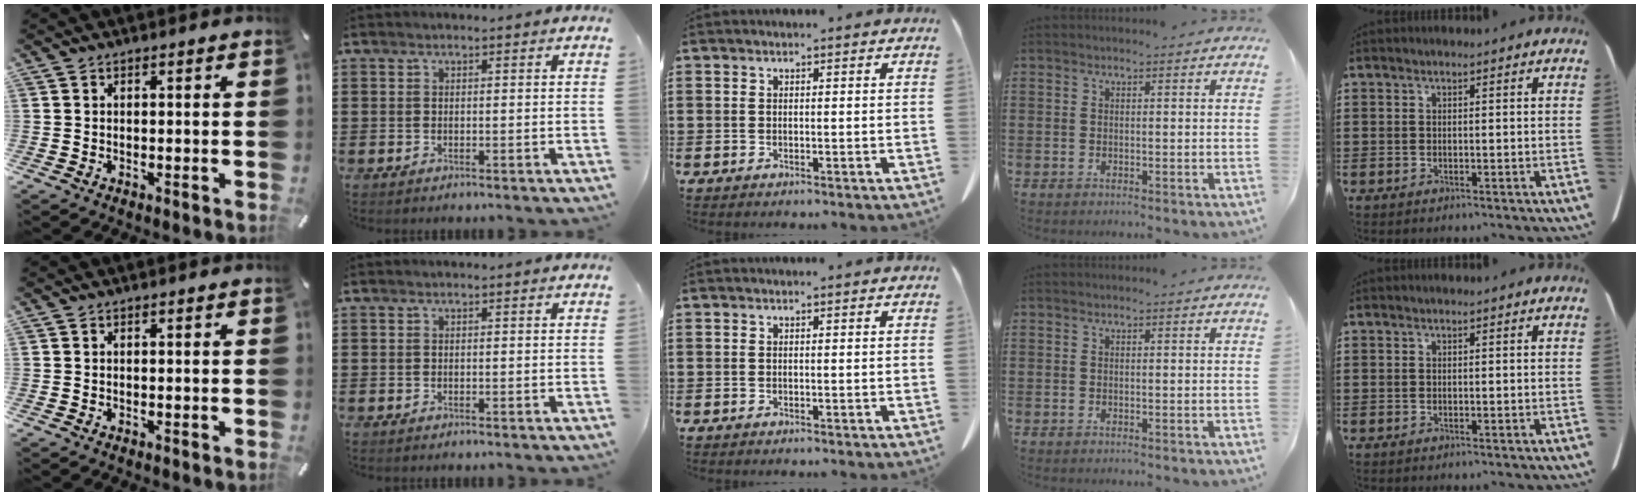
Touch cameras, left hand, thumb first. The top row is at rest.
{}